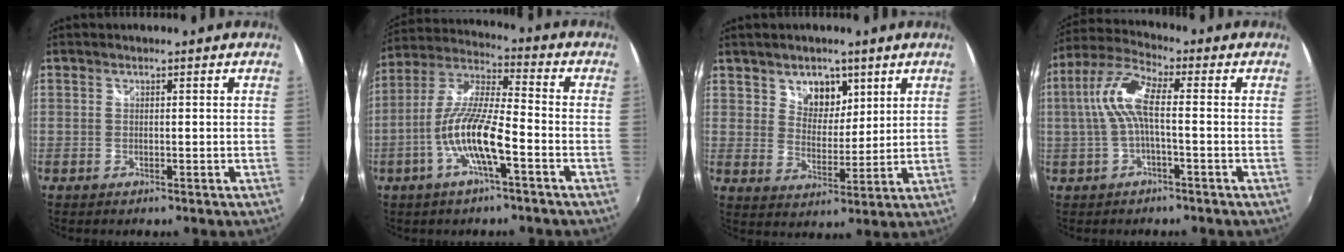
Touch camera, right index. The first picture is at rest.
{"total": 12.2, "force": [-4.8, 2.0, 11.1], "torque": [-0.227, -0.003, -0.092]}
{"total": 6.8, "force": [3.9, 4.9, 2.5], "torque": [-0.030, 0.002, 0.071]}
{"total": 8.6, "force": [-0.3, 2.3, 8.3], "torque": [-0.180, 0.015, -0.005]}